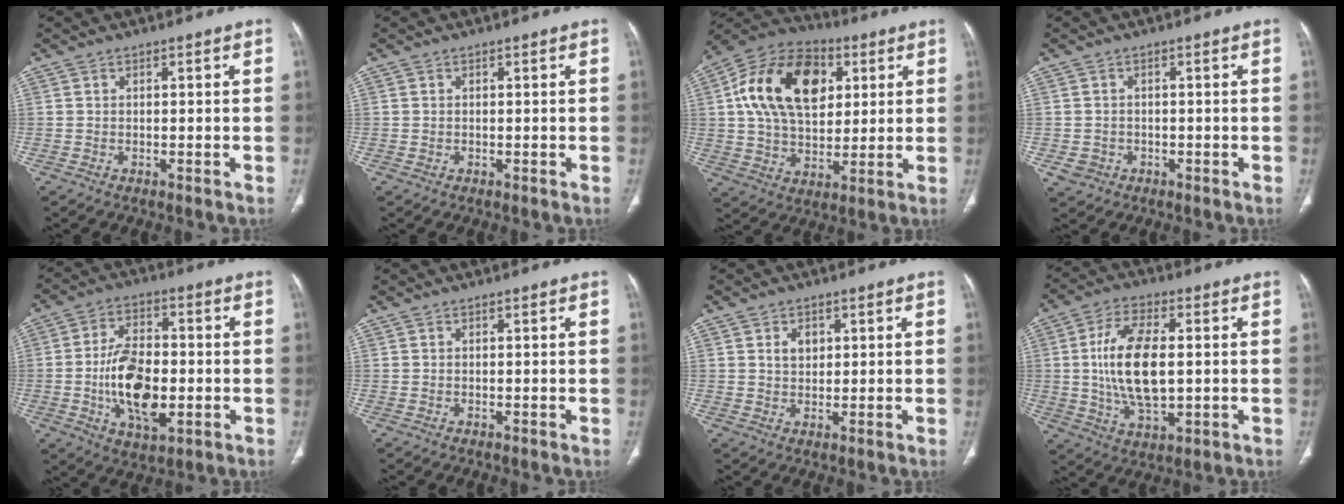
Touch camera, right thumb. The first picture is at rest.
{"total": 0.0}
{"total": 21.0, "force": [5.6, 13.5, 15.1], "torque": [-0.240, 0.004, 0.090]}
{"total": 2.9, "force": [-1.0, 2.6, 0.8], "torque": [-0.007, 0.007, -0.009]}
{"total": 14.3, "force": [-2.4, 7.8, 11.8], "torque": [-0.196, 0.006, -0.037]}
{"total": 0.0}
{"total": 3.0, "force": [1.1, 2.2, 1.7], "torque": [-0.011, -0.004, 0.019]}
{"total": 14.3, "force": [0.5, 6.9, 12.5], "torque": [-0.232, -0.003, 0.012]}